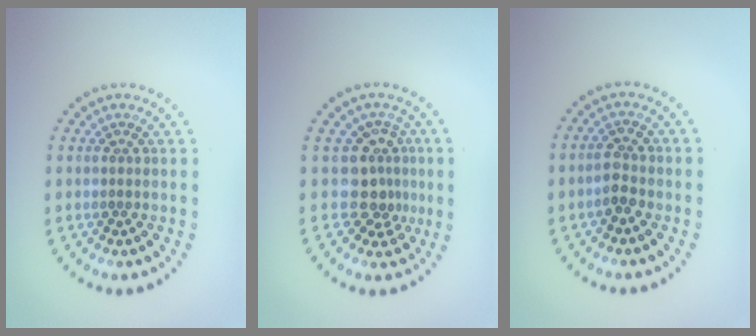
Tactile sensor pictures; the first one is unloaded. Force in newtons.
{"total": 3.2, "press": 2.3, "slide": 2.2}
{"total": 2.0, "press": 2.0, "slide": 0.5}